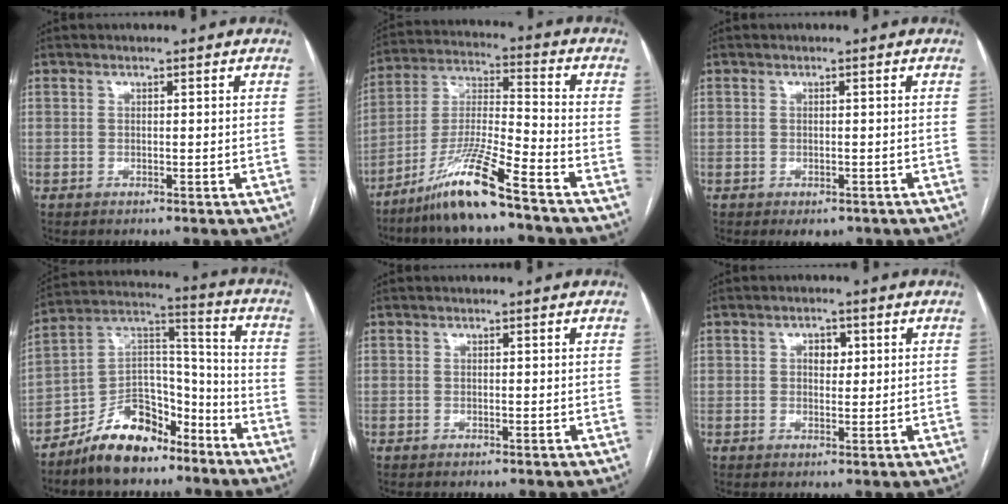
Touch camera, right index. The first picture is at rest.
{"total": 12.2, "force": [-8.6, -0.3, 8.7], "torque": [-0.179, -0.023, -0.162]}
{"total": 2.4, "force": [-1.5, 1.3, 1.2], "torque": [-0.007, 0.000, -0.011]}
{"total": 13.5, "force": [-9.9, 6.4, 6.5], "torque": [-0.119, 0.037, -0.173]}
{"total": 0.0}
{"total": 2.6, "force": [0.7, 1.6, 1.9], "torque": [-0.027, 0.006, 0.010]}